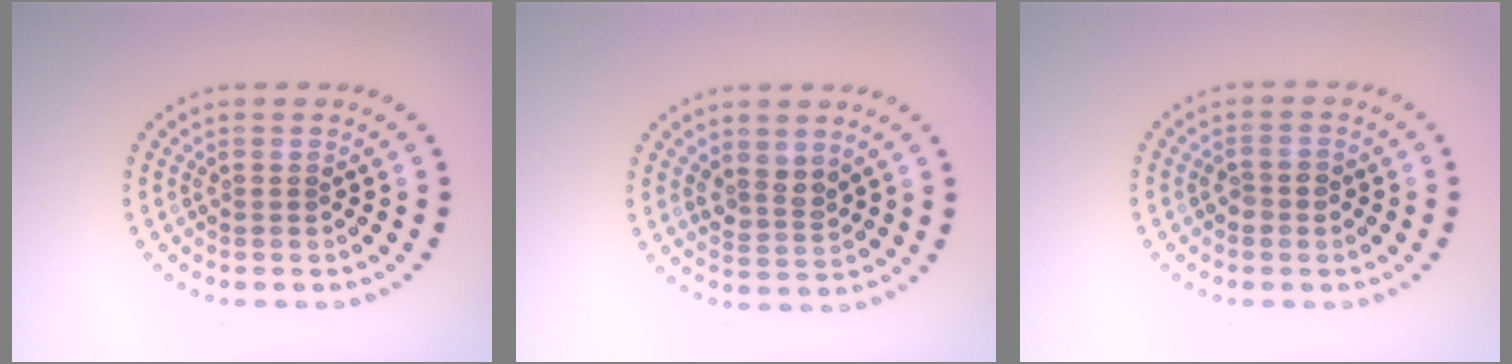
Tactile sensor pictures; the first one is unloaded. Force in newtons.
{"total": 2.1, "press": 1.8, "slide": 1.2}
{"total": 1.4, "press": 1.4, "slide": 0.3}